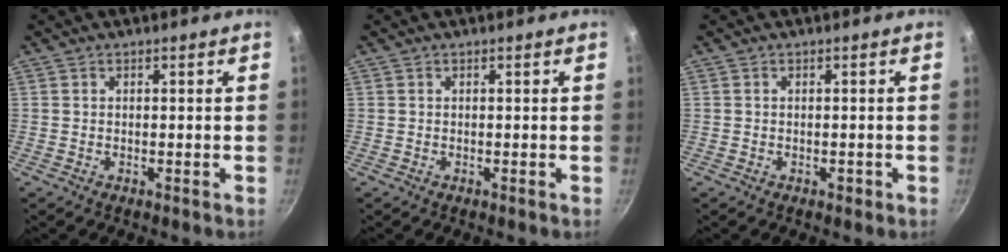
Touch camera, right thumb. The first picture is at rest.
{"total": 0.0}
{"total": 1.0, "force": [-0.4, 0.7, 0.6], "torque": [-0.005, 0.003, -0.005]}